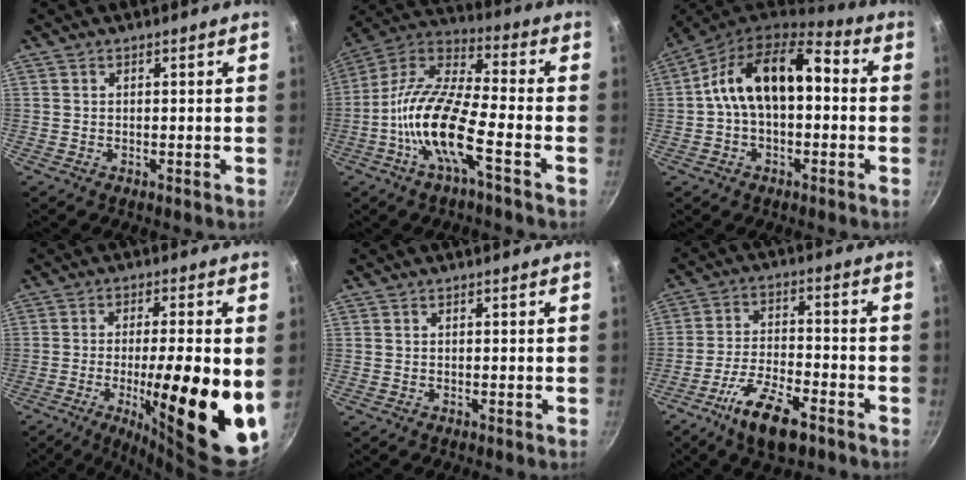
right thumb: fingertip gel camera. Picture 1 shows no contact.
{"total": 15.7, "force": [-5.5, 4.5, 14.0], "torque": [-0.269, 0.044, -0.127]}
{"total": 15.1, "force": [0.7, 9.1, 12.1], "torque": [-0.176, 0.047, -0.006]}
{"total": 20.8, "force": [-3.6, 5.1, 19.9], "torque": [-0.277, -0.009, -0.053]}
{"total": 0.0}
{"total": 11.3, "force": [-6.8, 4.1, 8.1], "torque": [-0.147, 0.035, -0.127]}